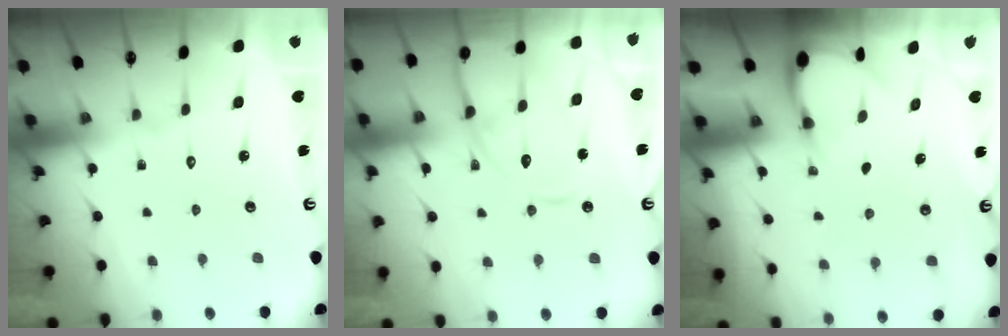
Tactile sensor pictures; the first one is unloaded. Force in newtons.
{"total": 14.3, "press": 14.2, "slide": 1.5}
{"total": 3.7, "press": 3.7, "slide": 0.2}